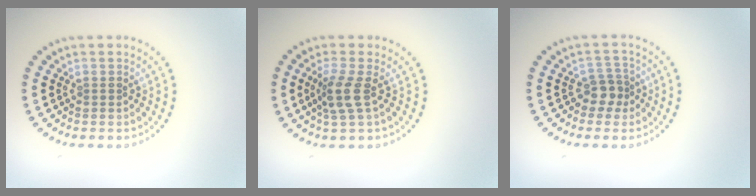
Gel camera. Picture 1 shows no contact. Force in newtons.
{"total": 2.6, "press": 2.1, "slide": 1.6}
{"total": 2.0, "press": 1.7, "slide": 1.1}